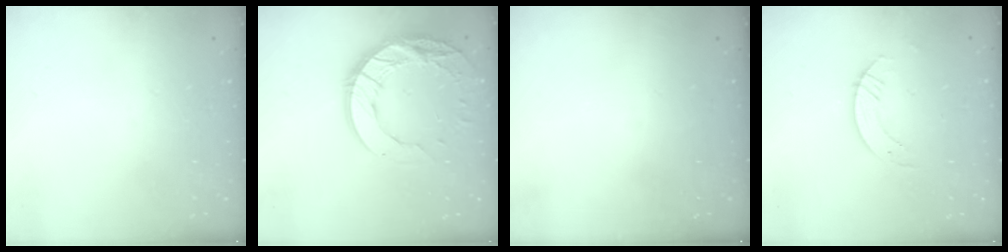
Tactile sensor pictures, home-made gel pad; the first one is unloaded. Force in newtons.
{"total": 14.4, "press": 14.4, "slide": 0.7}
{"total": 0.0}
{"total": 3.6, "press": 3.6, "slide": 0.3}